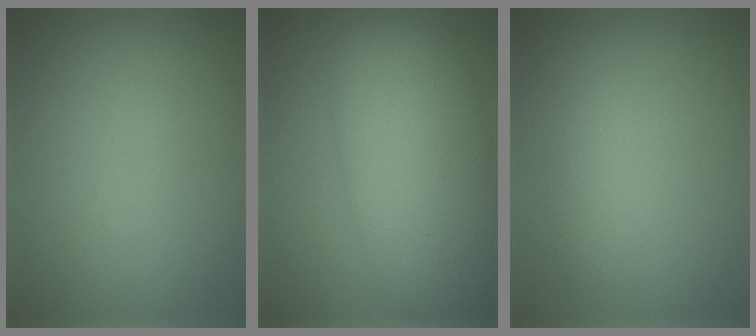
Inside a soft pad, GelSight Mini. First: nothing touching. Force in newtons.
{"total": 9.4, "press": 9.4, "slide": 0.1}
{"total": 1.7, "press": 1.7, "slide": 0.1}